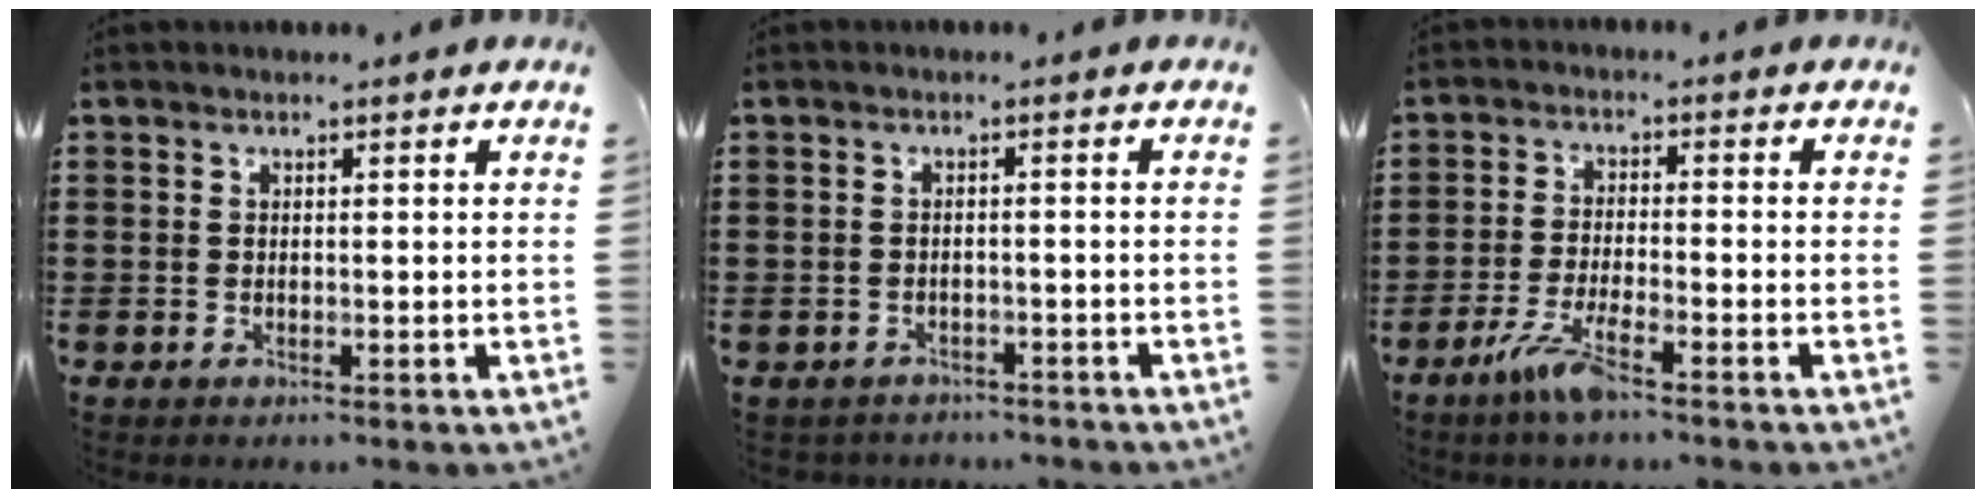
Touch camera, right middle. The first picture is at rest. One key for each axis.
{"total": 1.7, "fx": -1.6, "fy": 0.3, "fz": -0.2, "tx": -0.005, "ty": -0.001, "tz": -0.038}
{"total": 5.3, "fx": -3.5, "fy": 0.4, "fz": 3.9, "tx": -0.082, "ty": -0.011, "tz": -0.064}